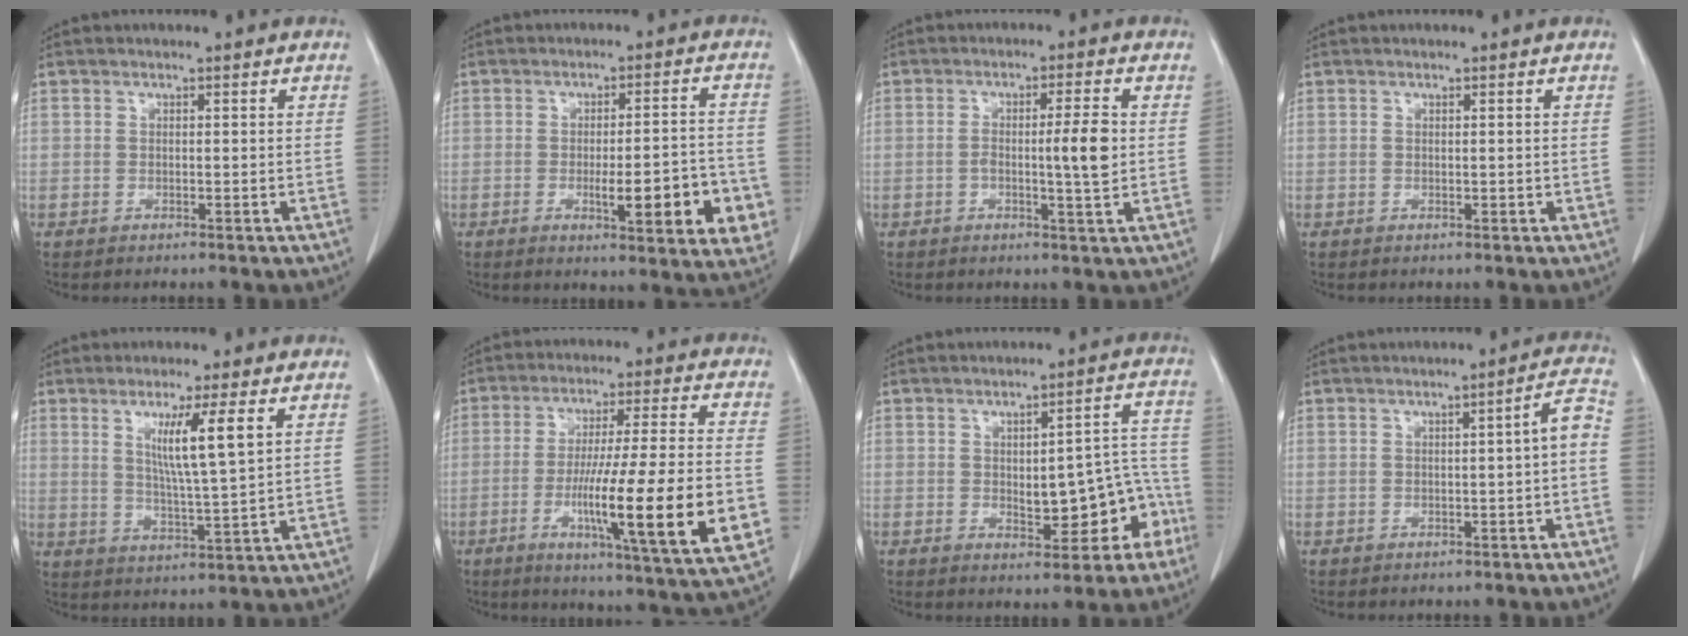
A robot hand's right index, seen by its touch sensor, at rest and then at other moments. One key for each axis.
{"total": 12.1, "fx": -3.5, "fy": 2.5, "fz": 11.4, "tx": -0.126, "ty": 0.002, "tz": -0.038}
{"total": 5.6, "fx": -0.1, "fy": 0.4, "fz": 5.6, "tx": -0.089, "ty": 0.005, "tz": -0.002}
{"total": 0.6, "fx": 0.1, "fy": 0.3, "fz": 0.5, "tx": -0.008, "ty": -0.002, "tz": 0.005}
{"total": 8.1, "fx": 3.1, "fy": -0.7, "fz": 7.4, "tx": -0.129, "ty": -0.016, "tz": 0.057}
{"total": 20.0, "fx": -4.9, "fy": 0.1, "fz": 19.3, "tx": -0.285, "ty": -0.024, "tz": -0.076}
{"total": 9.7, "fx": -2.7, "fy": 4.1, "fz": 8.4, "tx": -0.082, "ty": 0.038, "tz": -0.026}
{"total": 3.5, "fx": -0.3, "fy": 0.0, "fz": 3.5, "tx": -0.044, "ty": 0.011, "tz": -0.003}